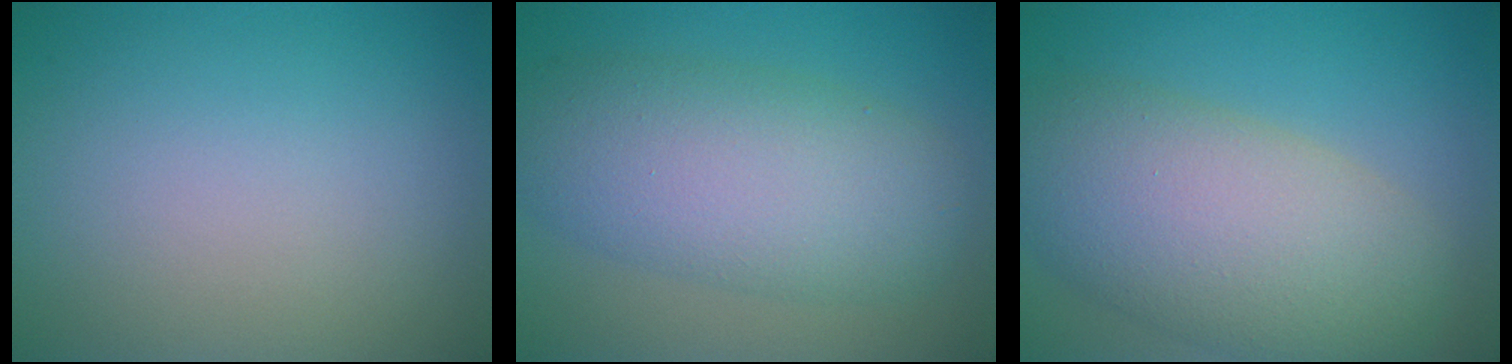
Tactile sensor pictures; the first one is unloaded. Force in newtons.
{"total": 8.2, "press": 8.2, "slide": 0.2}
{"total": 9.6, "press": 9.6, "slide": 0.4}